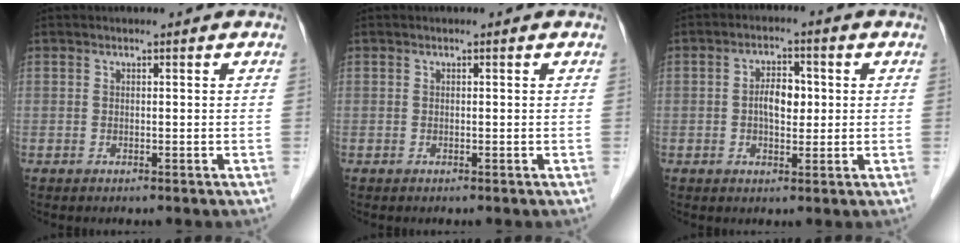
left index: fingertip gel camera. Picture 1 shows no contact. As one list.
[{"total": 0.0}, {"total": 4.4, "force": [0.2, 2.3, 3.7], "torque": [-0.068, 0.009, 0.002]}]